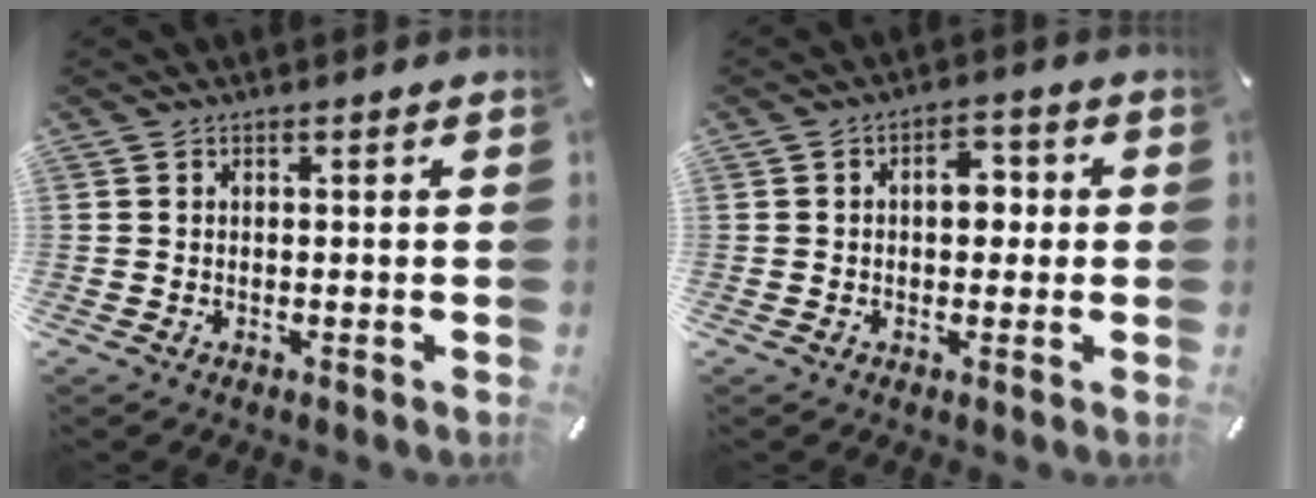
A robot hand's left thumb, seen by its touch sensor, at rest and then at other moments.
{"total": 5.6, "force": [0.2, 3.6, 4.3], "torque": [-0.053, 0.002, -0.007]}